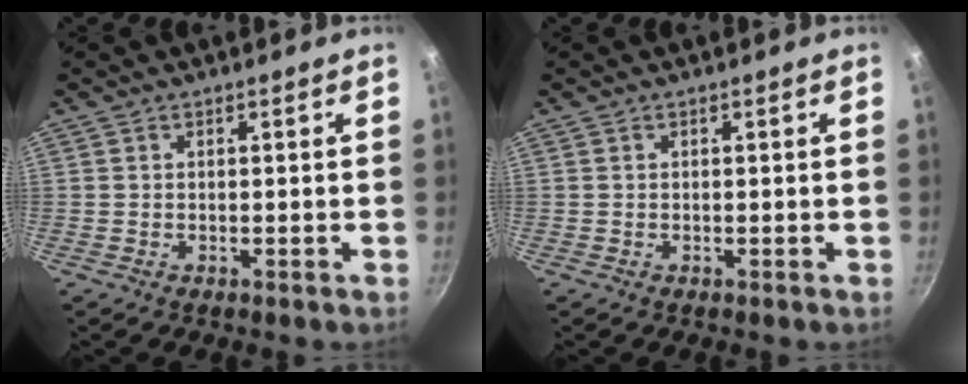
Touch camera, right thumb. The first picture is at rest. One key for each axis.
{"total": 0.0}